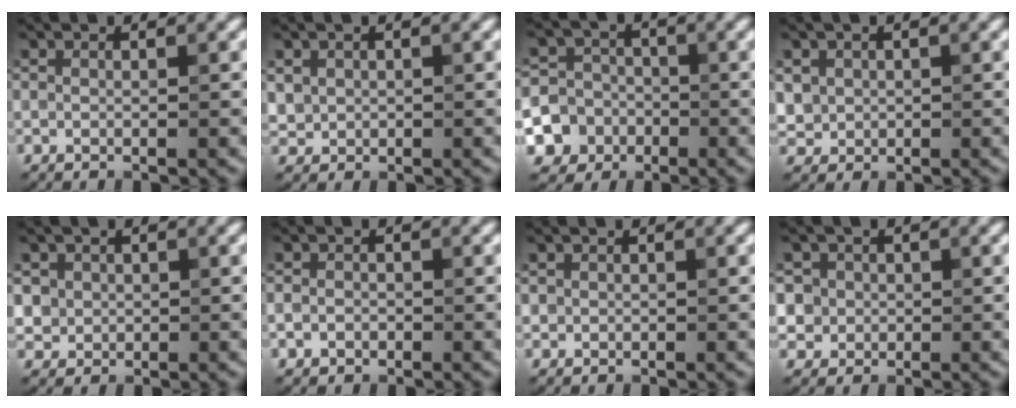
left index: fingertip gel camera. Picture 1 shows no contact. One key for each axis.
{"total": 1.3, "fx": 0.4, "fy": 1.2, "fz": 0.2, "tx": -0.004, "ty": -0.005, "tz": 0.012}
{"total": 7.7, "fx": -3.5, "fy": 6.8, "fz": 1.1, "tx": -0.010, "ty": -0.015, "tz": -0.076}
{"total": 1.8, "fx": 0.4, "fy": 1.7, "fz": 0.3, "tx": -0.003, "ty": -0.006, "tz": 0.013}
{"total": 2.1, "fx": 0.4, "fy": 2.0, "fz": 0.4, "tx": 0.000, "ty": 0.002, "tz": 0.021}
{"total": 1.3, "fx": -0.5, "fy": 1.1, "fz": 0.4, "tx": 0.002, "ty": -0.003, "tz": -0.011}
{"total": 0.7, "fx": 0.0, "fy": 0.7, "fz": 0.0, "tx": 0.007, "ty": -0.002, "tz": -0.002}
{"total": 4.8, "fx": 1.0, "fy": 4.4, "fz": 1.4, "tx": -0.020, "ty": 0.030, "tz": 0.002}